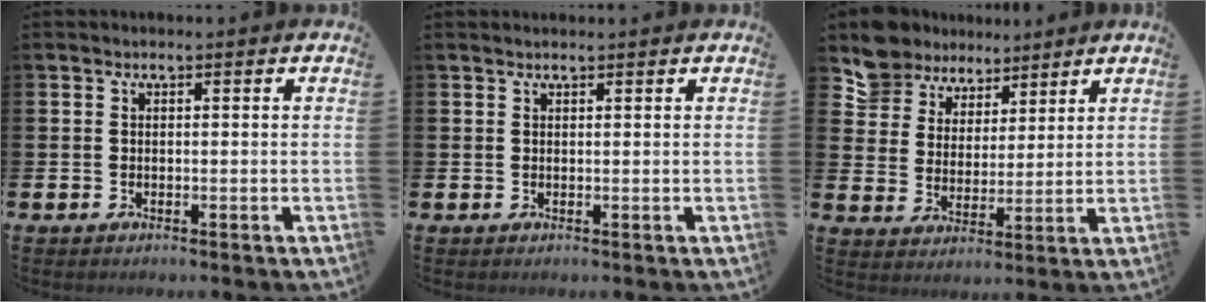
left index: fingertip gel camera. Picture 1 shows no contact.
{"total": 0.6, "force": [0.6, 0.1, 0.1], "torque": [0.011, -0.004, 0.009]}
{"total": 7.5, "force": [6.7, 3.2, -0.5], "torque": [-0.029, -0.040, 0.126]}